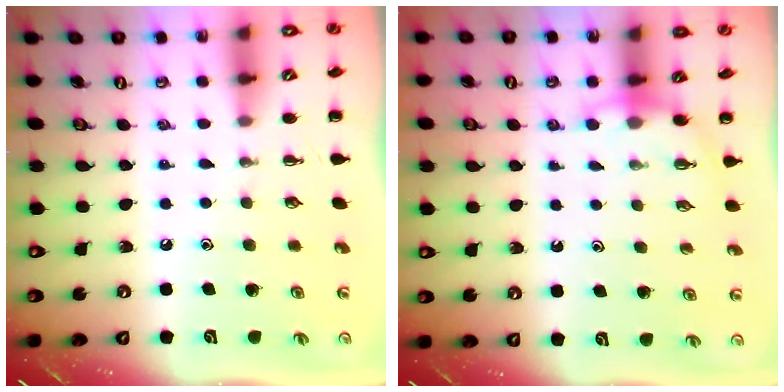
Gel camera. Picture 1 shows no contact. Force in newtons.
{"total": 3.7, "press": 3.6, "slide": 0.9}